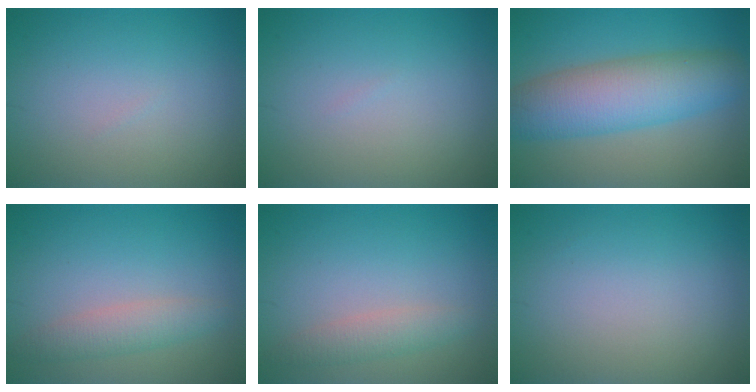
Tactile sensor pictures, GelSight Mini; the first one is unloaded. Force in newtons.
{"total": 0.0}
{"total": 8.0, "press": 8.0, "slide": 0.4}
{"total": 2.5, "press": 2.5, "slide": 0.1}
{"total": 2.0, "press": 2.0, "slide": 0.1}
{"total": 0.0}